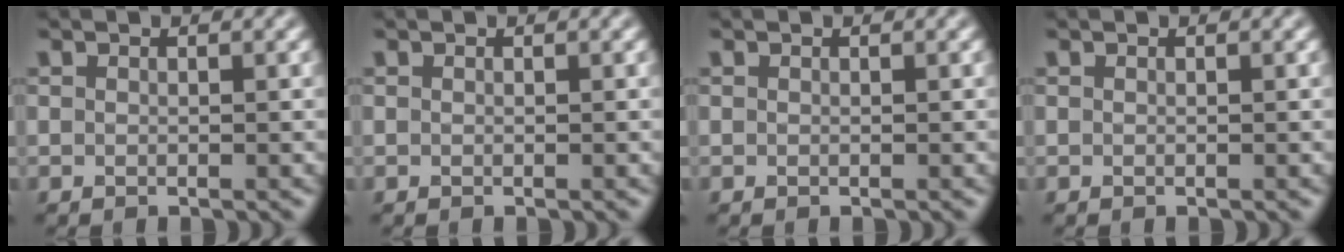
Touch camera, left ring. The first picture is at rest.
{"total": 0.0}
{"total": 0.0}
{"total": 0.0}